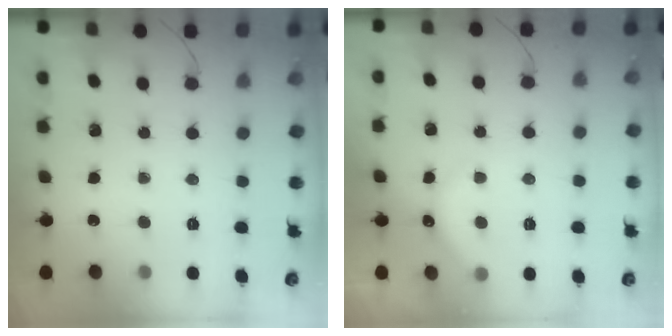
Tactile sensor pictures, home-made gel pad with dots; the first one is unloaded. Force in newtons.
{"total": 7.2, "press": 7.2, "slide": 1.0}